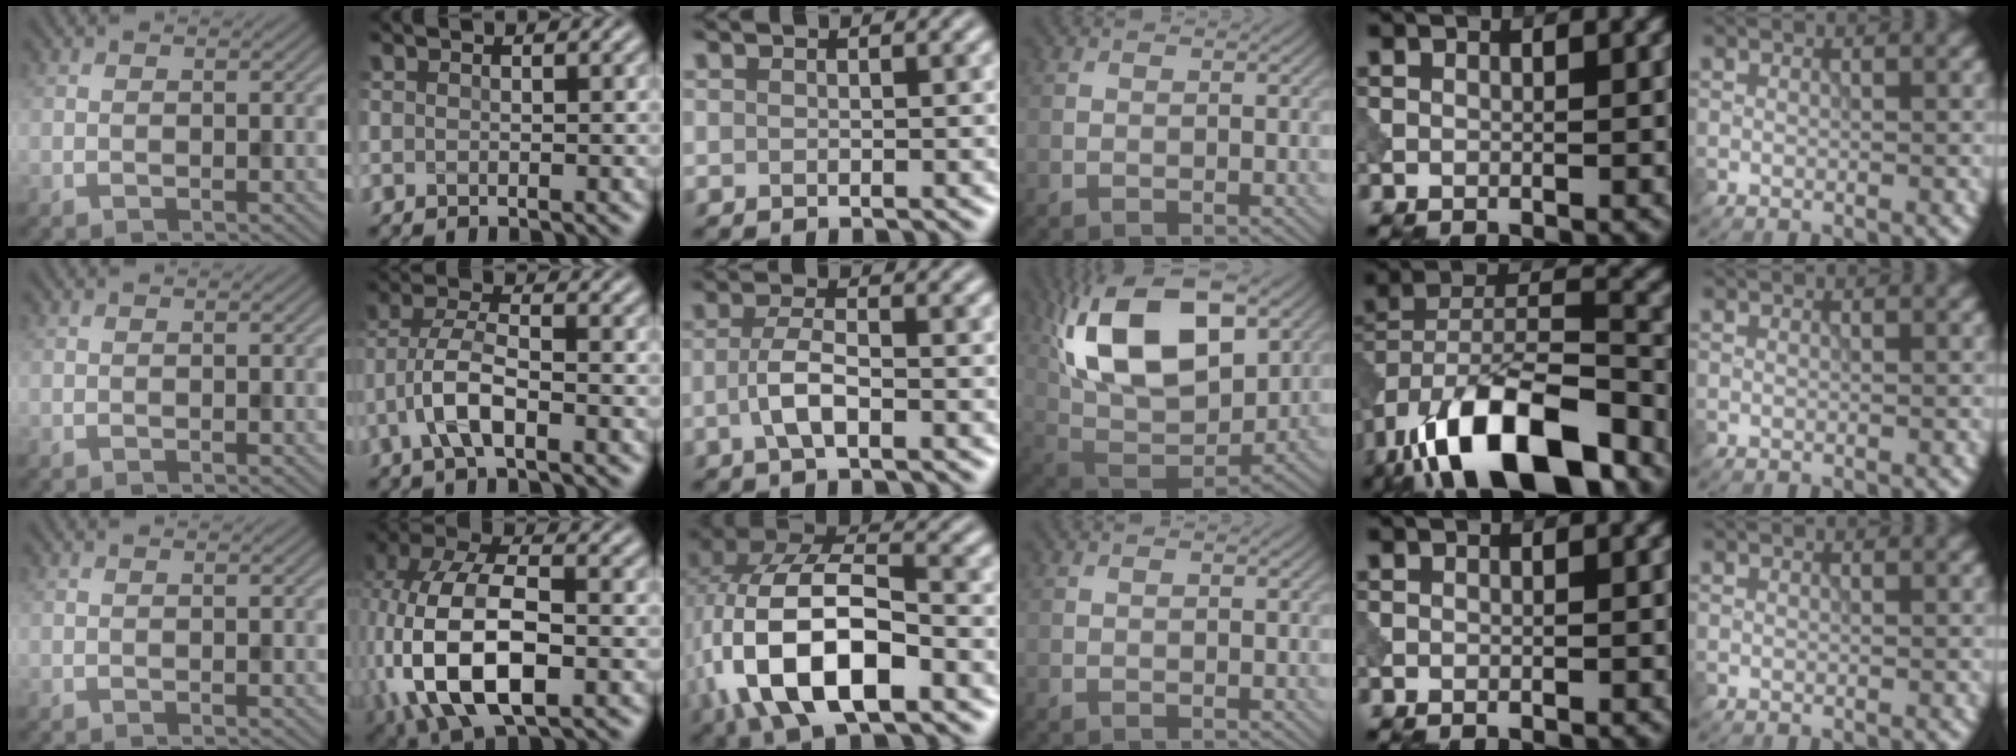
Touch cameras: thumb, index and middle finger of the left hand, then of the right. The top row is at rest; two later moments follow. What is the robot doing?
{"motion": "insert", "object": "peg toy"}